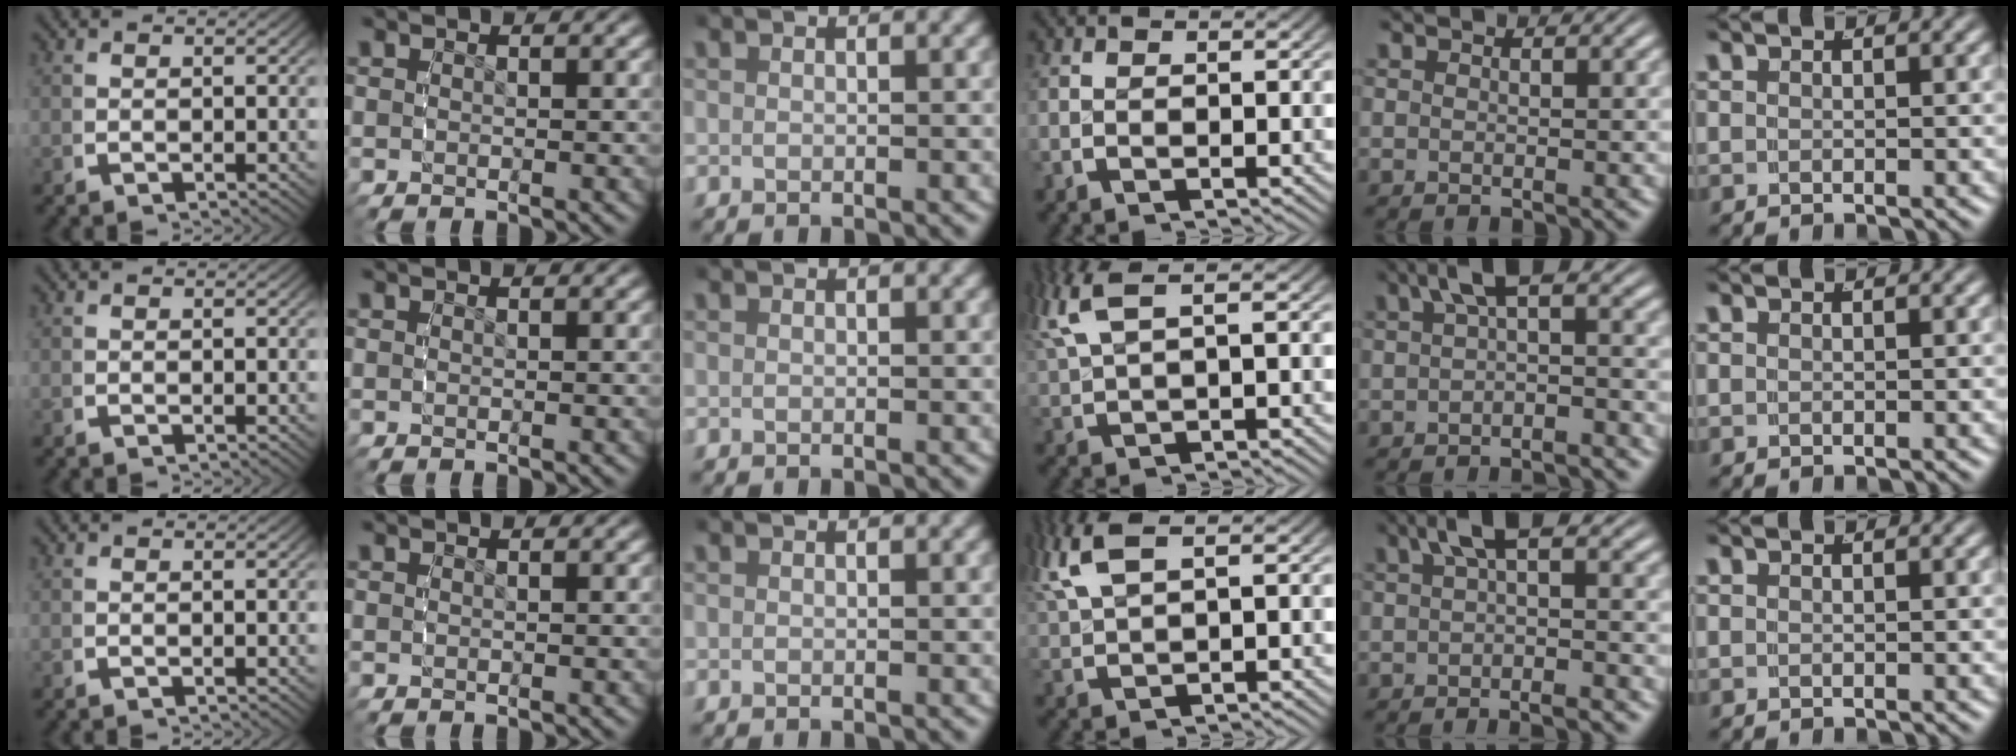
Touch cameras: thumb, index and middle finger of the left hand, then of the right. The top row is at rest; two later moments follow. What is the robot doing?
{"motion": "grasp_and_lifting", "object": "camera"}